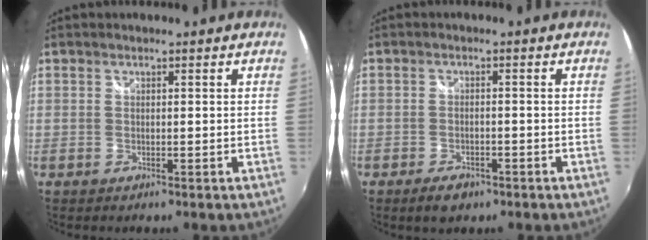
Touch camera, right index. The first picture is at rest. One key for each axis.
{"total": 4.1, "fx": -2.7, "fy": 2.1, "fz": 2.3, "tx": -0.054, "ty": -0.010, "tz": -0.044}